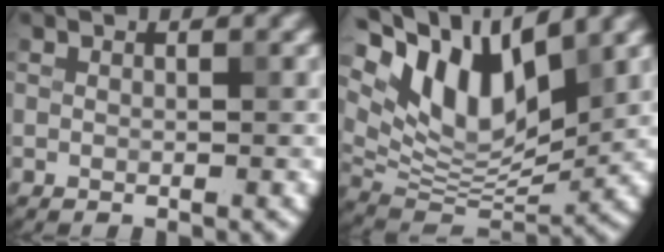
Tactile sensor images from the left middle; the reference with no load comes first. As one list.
[{"total": 10.4, "force": [5.6, 4.5, 7.6], "torque": [-0.143, -0.002, 0.105]}]